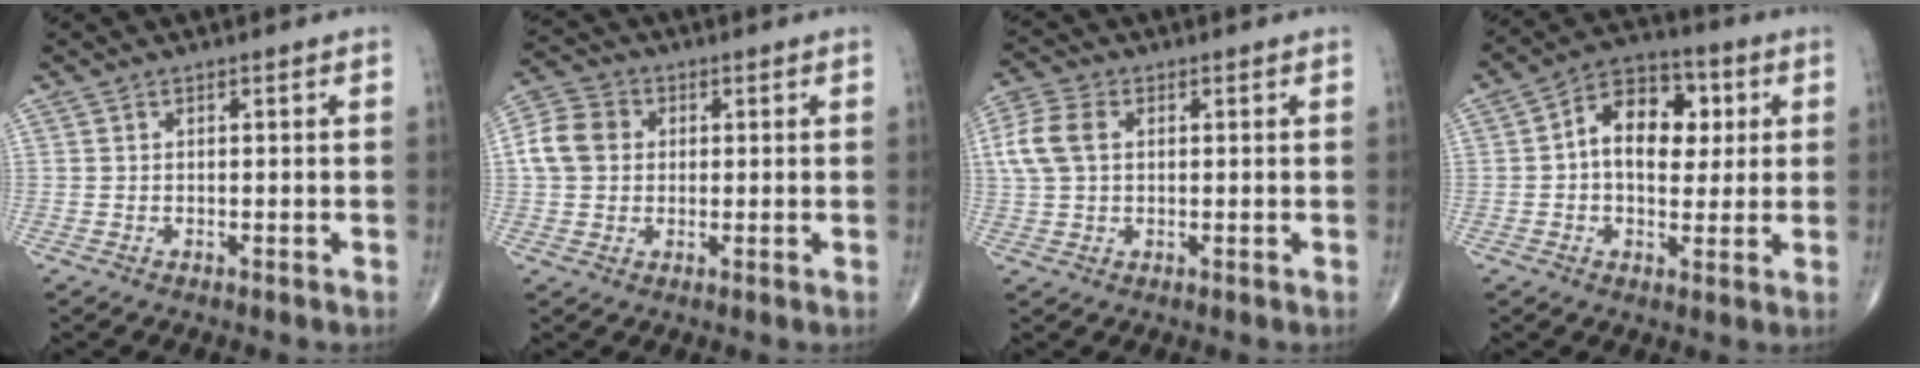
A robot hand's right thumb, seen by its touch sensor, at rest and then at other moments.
{"total": 7.7, "force": [0.9, 6.4, 4.1], "torque": [-0.071, 0.015, 0.007]}
{"total": 7.3, "force": [1.3, 4.9, 5.2], "torque": [-0.127, 0.015, 0.026]}
{"total": 13.0, "force": [2.0, 8.5, 9.6], "torque": [-0.111, 0.018, 0.023]}